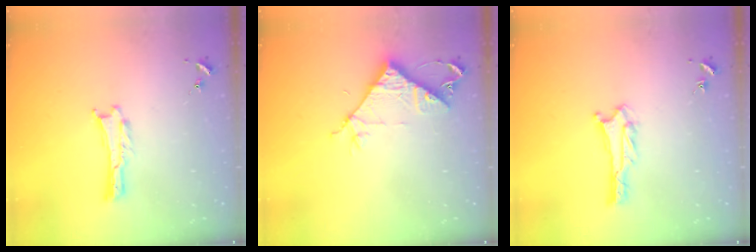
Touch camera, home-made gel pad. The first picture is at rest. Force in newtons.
{"total": 8.1, "press": 8.1, "slide": 0.5}
{"total": 3.4, "press": 3.4, "slide": 0.2}